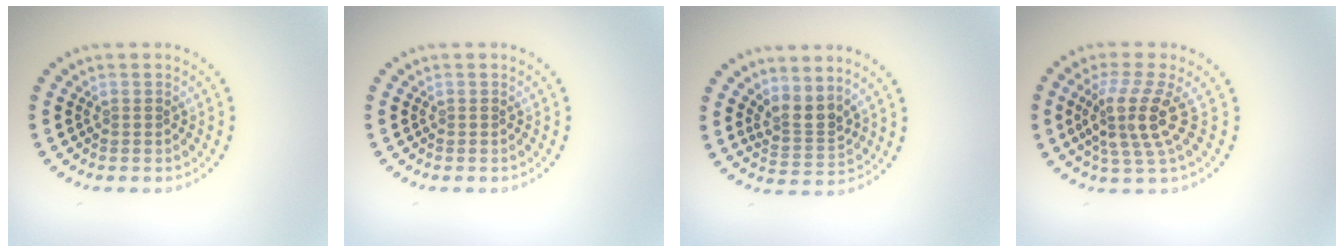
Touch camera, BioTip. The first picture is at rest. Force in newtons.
{"total": 0.0}
{"total": 2.7, "press": 1.9, "slide": 1.9}
{"total": 4.1, "press": 3.1, "slide": 2.7}